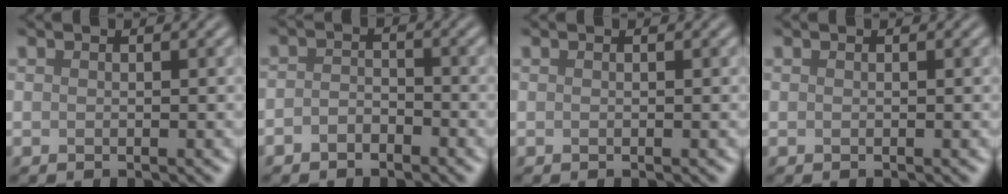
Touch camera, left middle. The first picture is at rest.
{"total": 1.8, "force": [-1.2, 1.1, 0.7], "torque": [-0.013, 0.004, -0.027]}
{"total": 0.0}
{"total": 0.0}